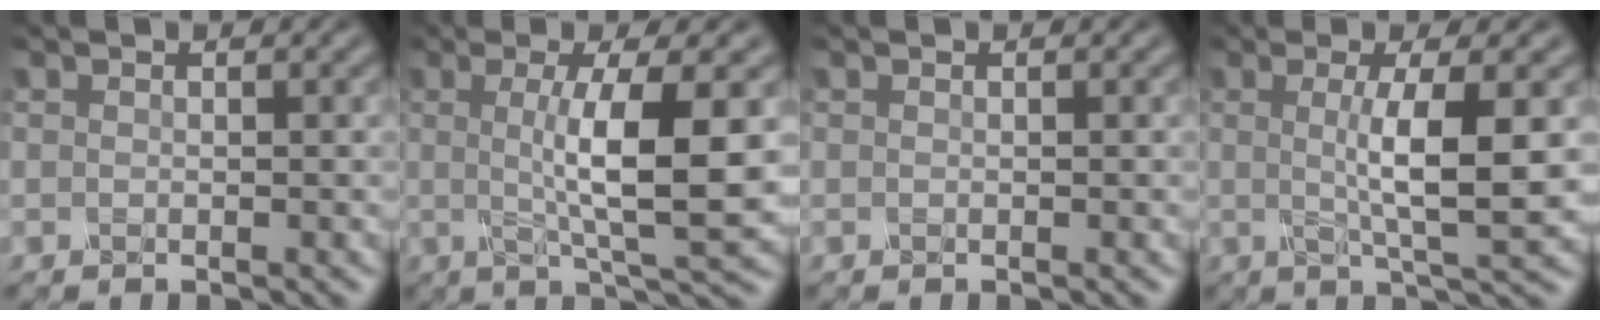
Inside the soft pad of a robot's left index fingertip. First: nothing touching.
{"total": 7.8, "force": [0.5, 1.5, 7.7], "torque": [-0.113, -0.002, 0.009]}
{"total": 0.0}
{"total": 6.1, "force": [0.4, 1.1, 6.0], "torque": [-0.096, 0.001, 0.006]}